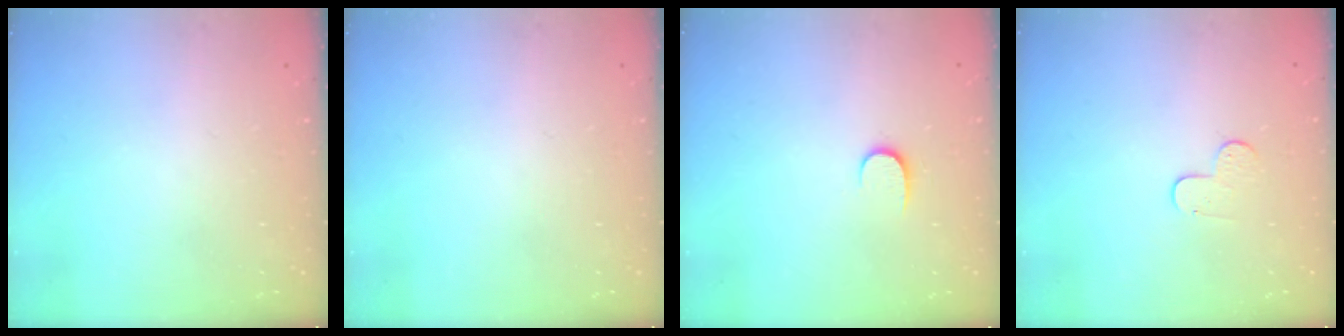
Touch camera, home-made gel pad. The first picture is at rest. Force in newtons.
{"total": 0.0}
{"total": 6.1, "press": 6.0, "slide": 0.6}
{"total": 5.9, "press": 5.8, "slide": 0.6}